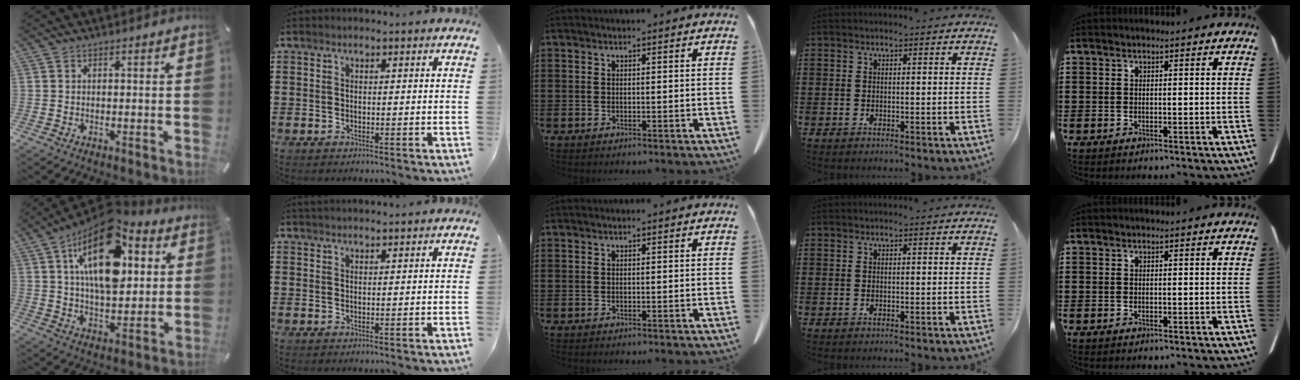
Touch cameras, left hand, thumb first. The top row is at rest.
{"thumb": {"total": 20.6, "force": [7.6, 11.2, 15.4], "torque": [-0.258, -0.030, 0.122]}, "index": {"total": 1.4, "force": [1.4, 0.1, 0.2], "torque": [-0.005, 0.001, 0.027]}}